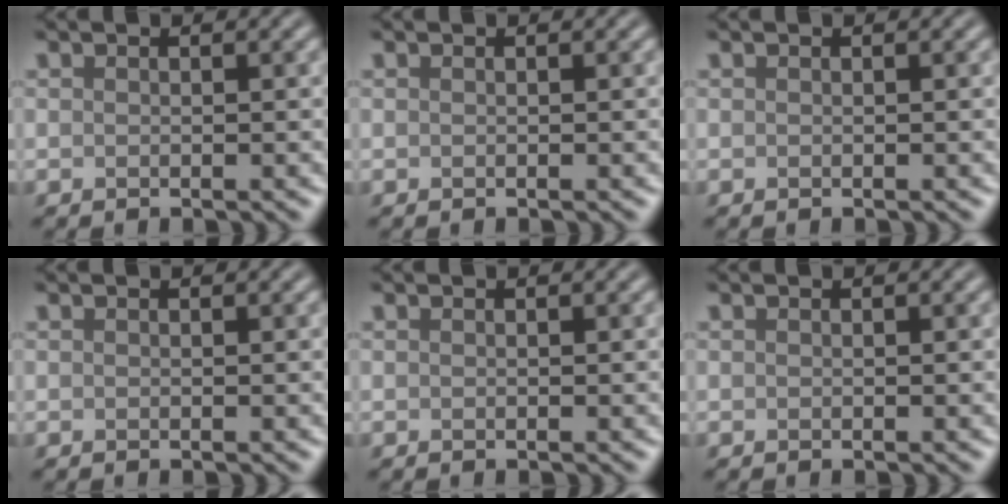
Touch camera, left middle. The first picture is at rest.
{"total": 0.0}
{"total": 0.0}
{"total": 0.0}
{"total": 0.0}
{"total": 0.0}